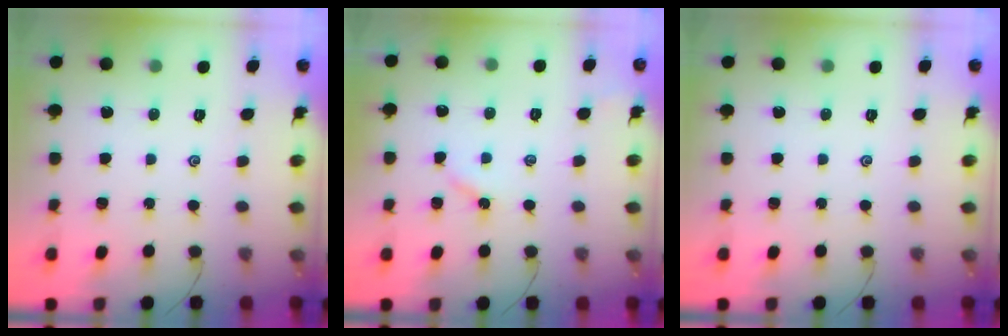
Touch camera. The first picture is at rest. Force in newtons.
{"total": 2.3, "press": 2.3, "slide": 0.3}
{"total": 0.0}